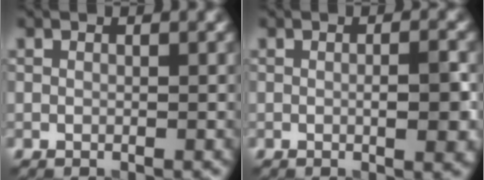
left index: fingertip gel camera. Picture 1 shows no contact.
{"total": 2.8, "force": [-0.2, 0.5, 2.7], "torque": [-0.042, -0.002, -0.002]}